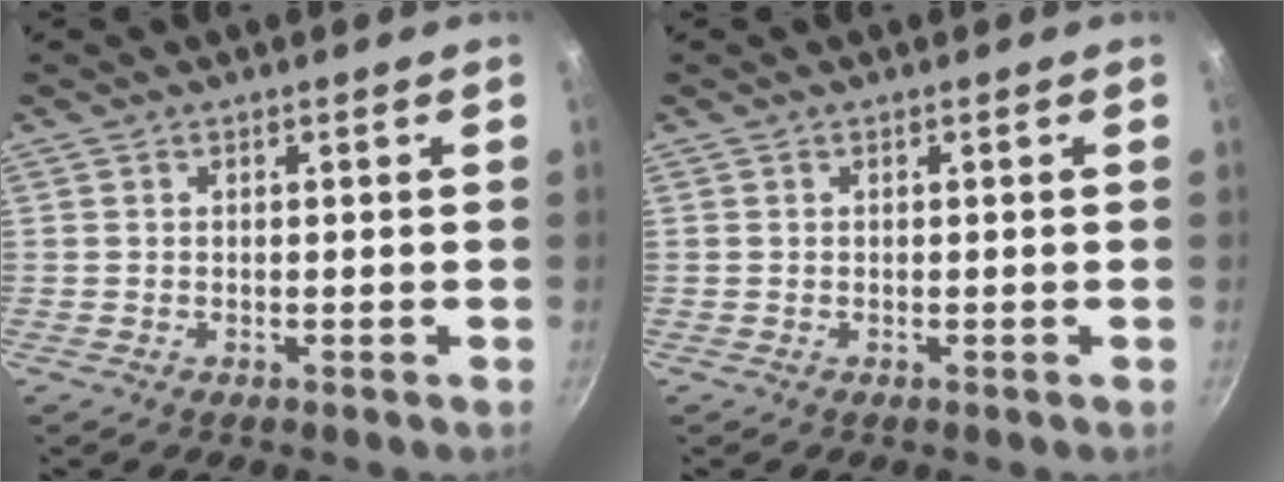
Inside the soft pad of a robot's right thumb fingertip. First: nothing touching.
{"total": 0.0}